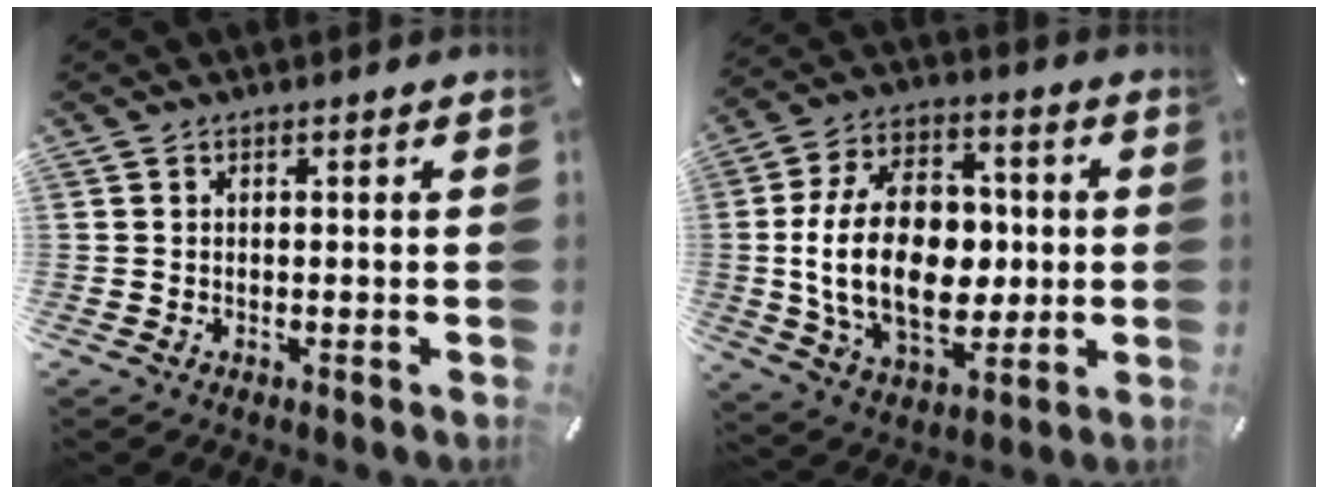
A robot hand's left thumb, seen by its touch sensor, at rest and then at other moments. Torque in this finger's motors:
{"motor_torque": [2.15, 2.69, 1.11, -0.53, 0.86]}